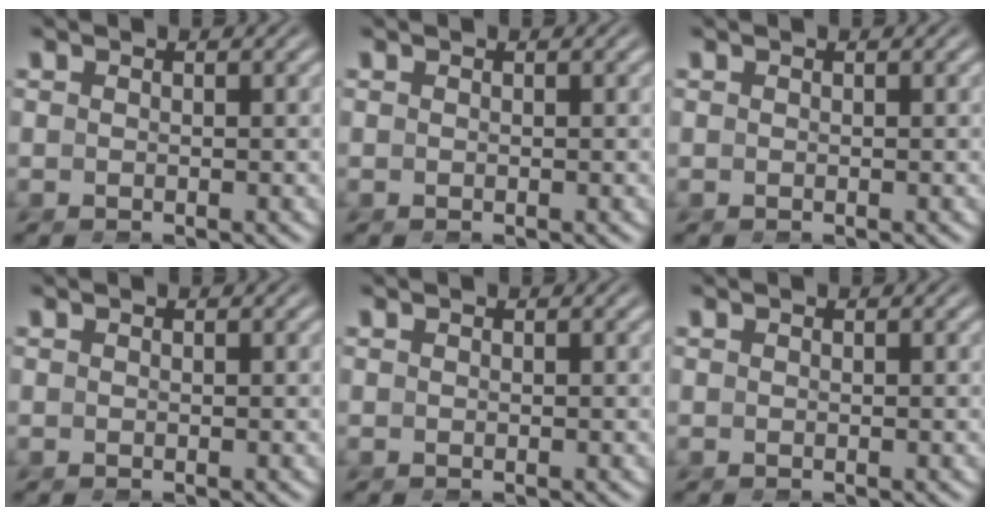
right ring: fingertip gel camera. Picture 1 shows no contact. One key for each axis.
{"total": 0.0}
{"total": 0.0}
{"total": 0.0}
{"total": 0.0}
{"total": 0.0}